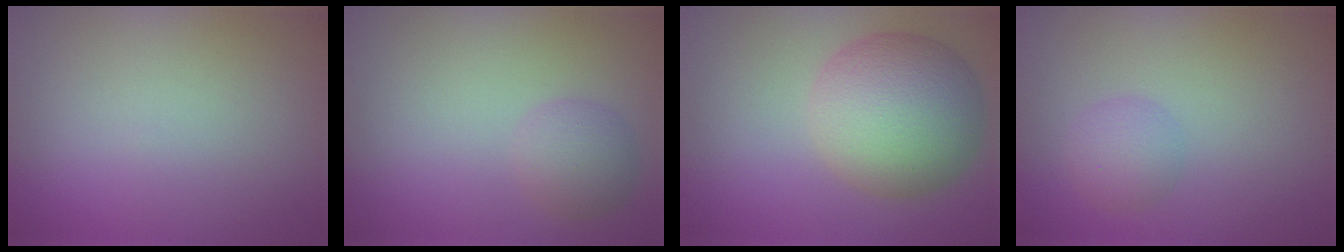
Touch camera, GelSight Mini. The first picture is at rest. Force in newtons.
{"total": 2.5, "press": 2.5, "slide": 0.2}
{"total": 9.4, "press": 9.4, "slide": 0.2}
{"total": 2.2, "press": 2.2, "slide": 0.0}